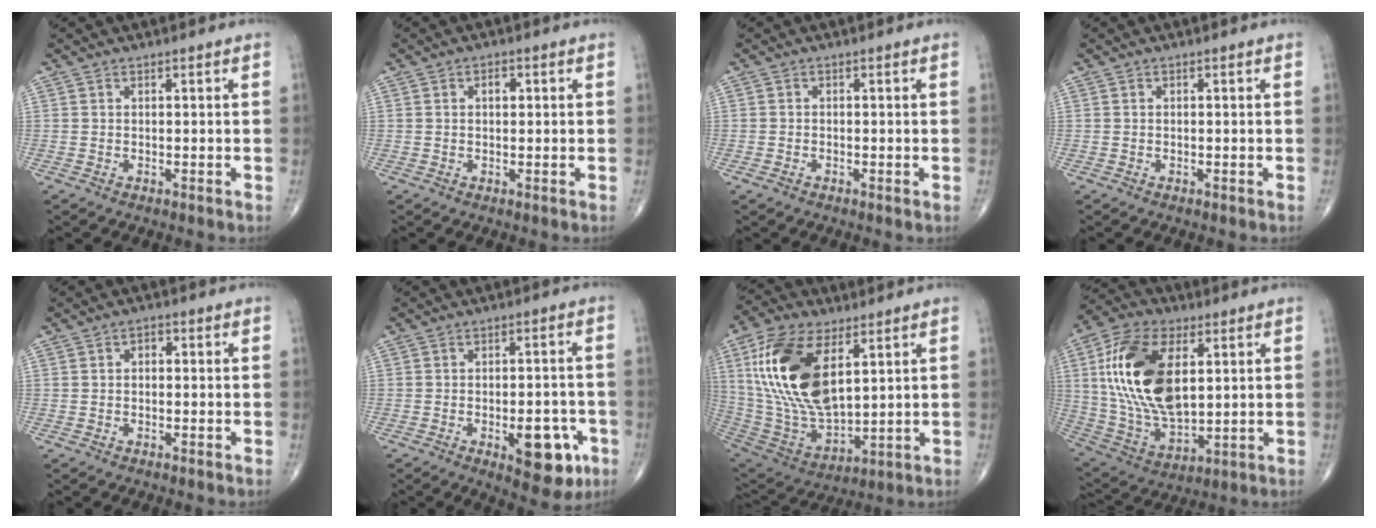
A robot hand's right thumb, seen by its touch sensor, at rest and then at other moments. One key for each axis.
{"total": 1.7, "fx": 0.5, "fy": 1.1, "fz": 1.3, "tx": -0.012, "ty": 0.001, "tz": 0.005}
{"total": 1.3, "fx": -0.7, "fy": 0.7, "fz": 0.9, "tx": -0.018, "ty": -0.002, "tz": -0.014}
{"total": 0.0}
{"total": 1.6, "fx": 0.1, "fy": 1.2, "fz": 1.1, "tx": -0.007, "ty": 0.008, "tz": -0.002}
{"total": 10.9, "fx": -4.2, "fy": 4.9, "fz": 8.7, "tx": -0.086, "ty": 0.017, "tz": -0.048}
{"total": 22.2, "fx": 7.1, "fy": 11.1, "fz": 17.9, "tx": -0.345, "ty": -0.030, "tz": 0.138}
{"total": 21.6, "fx": 4.7, "fy": 11.6, "fz": 17.6, "tx": -0.333, "ty": -0.015, "tz": 0.089}